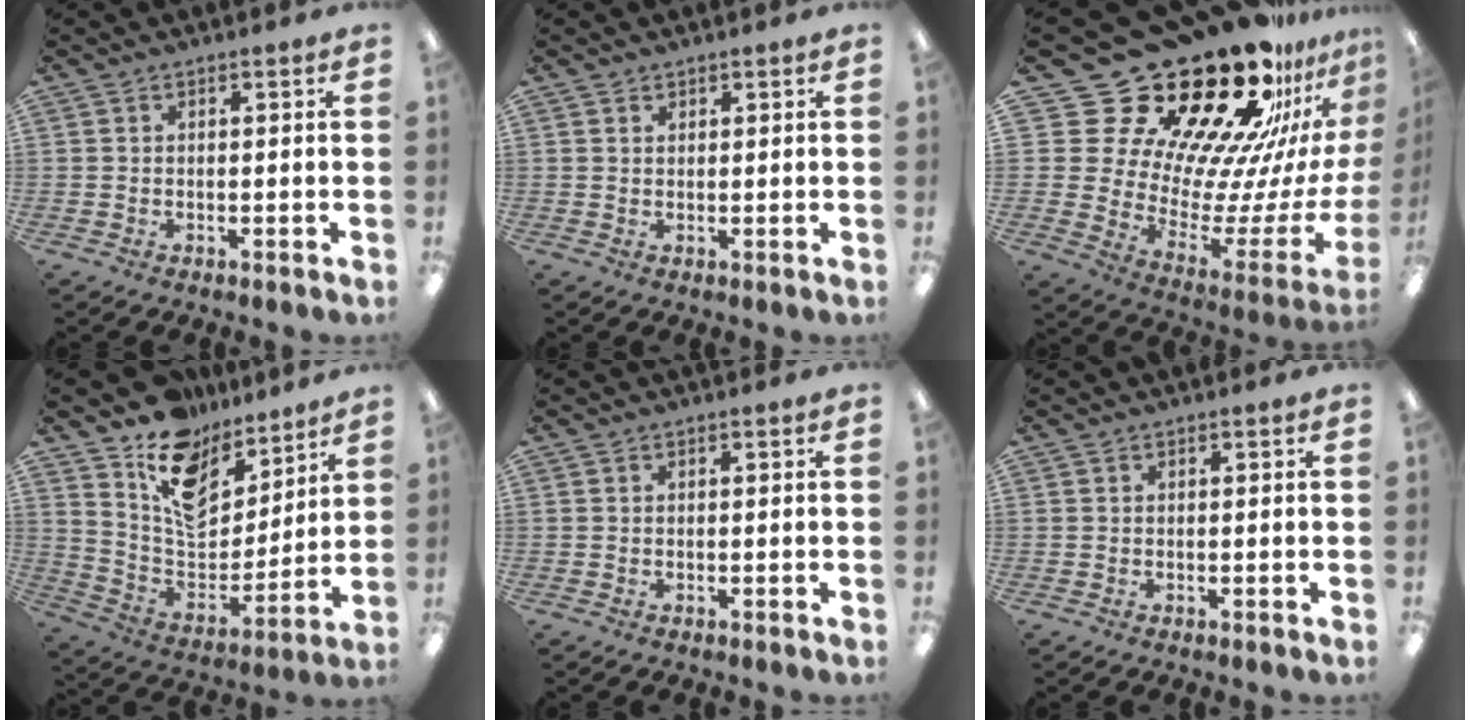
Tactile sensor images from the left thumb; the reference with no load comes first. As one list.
[{"total": 1.2, "force": [0.9, 0.6, 0.3], "torque": [0.001, -0.002, 0.015]}, {"total": 32.7, "force": [23.8, 15.4, 16.3], "torque": [-0.228, -0.232, 0.461]}, {"total": 15.6, "force": [10.8, 9.1, 6.5], "torque": [-0.107, -0.078, 0.198]}, {"total": 0.0}, {"total": 0.0}]